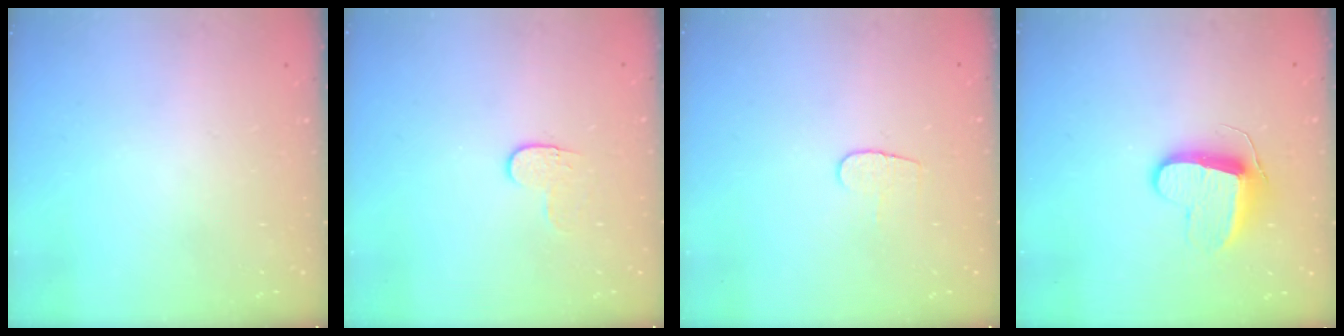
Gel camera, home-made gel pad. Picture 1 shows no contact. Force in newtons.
{"total": 4.2, "press": 4.2, "slide": 0.5}
{"total": 5.1, "press": 5.1, "slide": 0.5}
{"total": 10.1, "press": 10.1, "slide": 0.4}